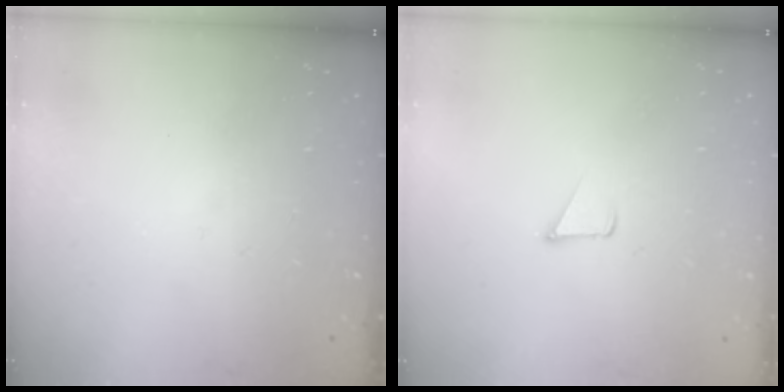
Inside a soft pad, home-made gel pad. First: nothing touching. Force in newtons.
{"total": 1.8, "press": 1.7, "slide": 0.1}